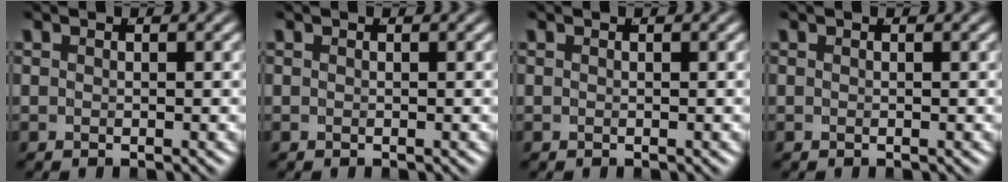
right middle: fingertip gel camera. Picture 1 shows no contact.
{"total": 0.0}
{"total": 0.0}
{"total": 0.0}